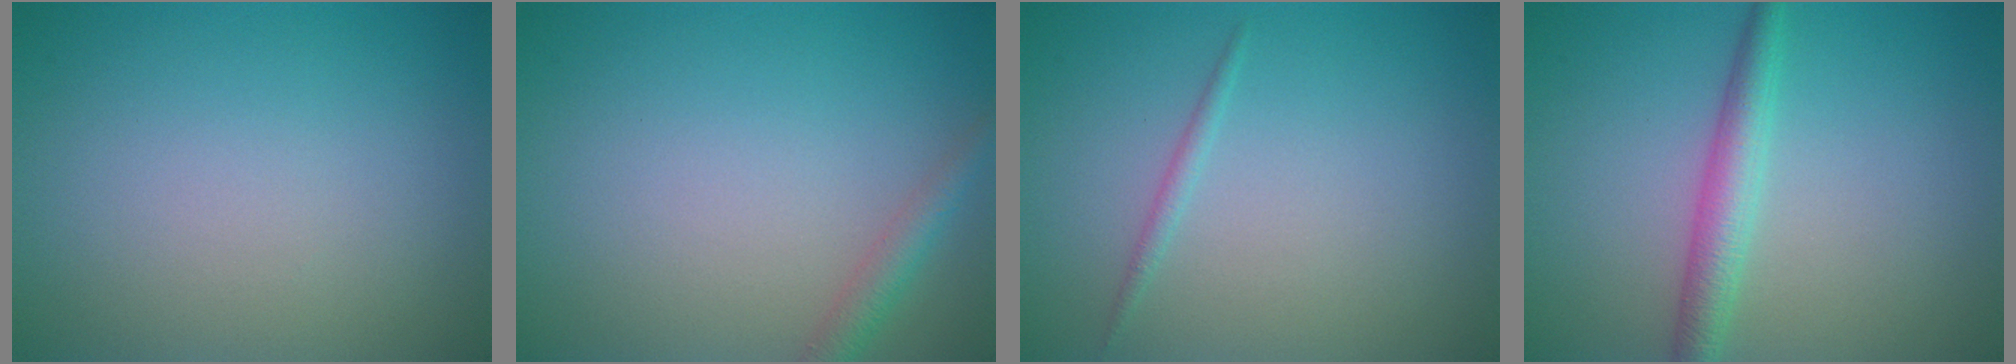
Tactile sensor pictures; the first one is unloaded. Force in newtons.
{"total": 1.9, "press": 1.9, "slide": 0.1}
{"total": 0.8, "press": 0.8, "slide": 0.0}
{"total": 2.9, "press": 2.9, "slide": 0.0}